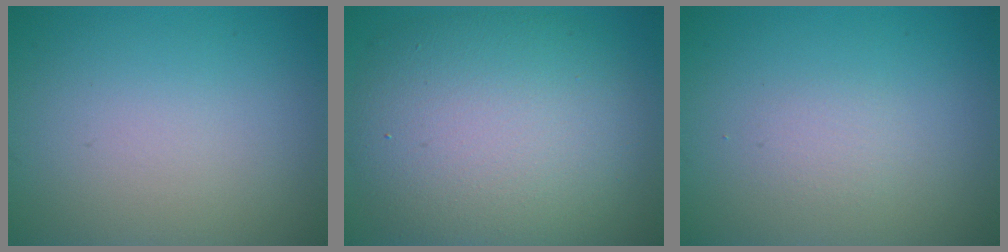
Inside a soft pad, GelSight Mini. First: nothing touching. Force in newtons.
{"total": 10.9, "press": 10.9, "slide": 0.6}
{"total": 1.0, "press": 1.0, "slide": 0.0}